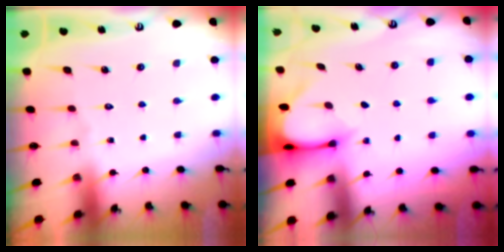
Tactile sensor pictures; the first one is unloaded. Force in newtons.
{"total": 3.2, "press": 3.2, "slide": 0.2}